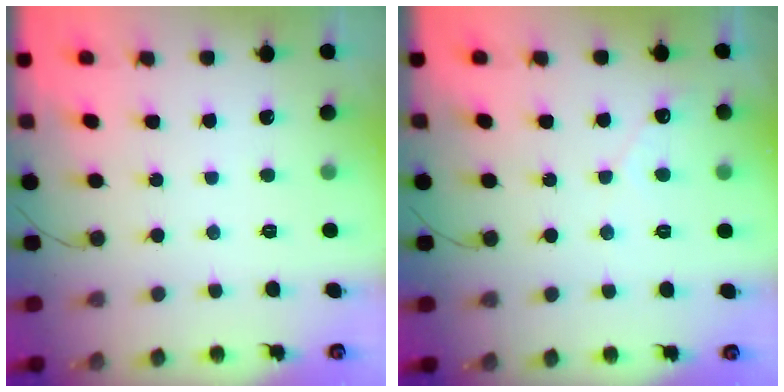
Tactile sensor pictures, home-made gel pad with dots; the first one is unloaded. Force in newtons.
{"total": 2.5, "press": 2.5, "slide": 0.1}